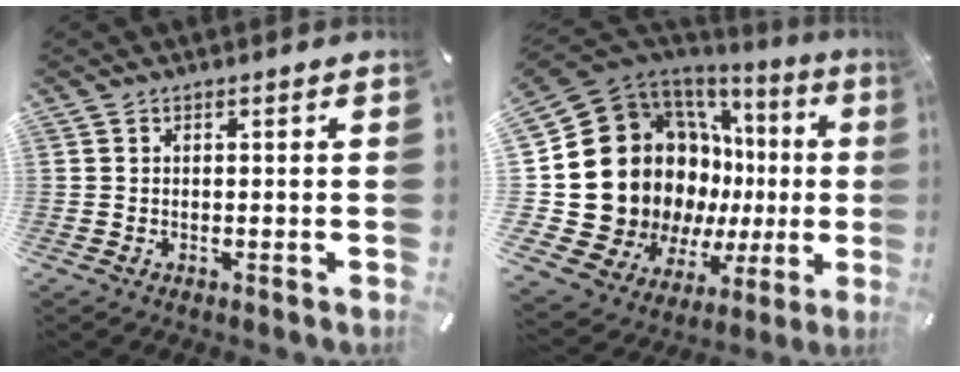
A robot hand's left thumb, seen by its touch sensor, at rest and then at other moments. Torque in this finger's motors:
{"motor_torque": [2.40, 2.61, 2.53, -0.24, 0.27]}